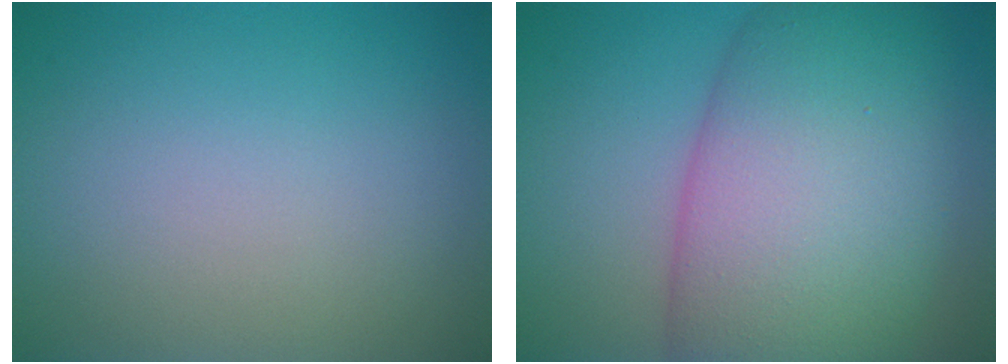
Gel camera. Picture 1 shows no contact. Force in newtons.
{"total": 13.5, "press": 13.5, "slide": 0.2}